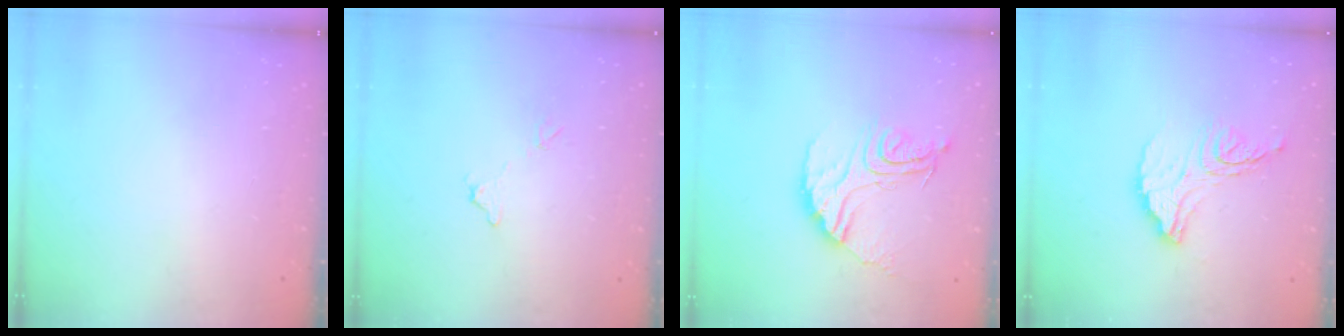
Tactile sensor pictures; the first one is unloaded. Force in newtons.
{"total": 5.5, "press": 5.5, "slide": 0.3}
{"total": 14.8, "press": 14.7, "slide": 1.2}
{"total": 12.9, "press": 12.9, "slide": 1.2}